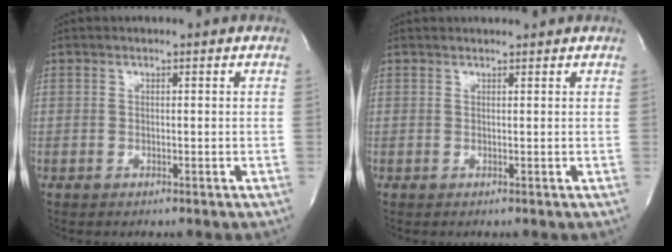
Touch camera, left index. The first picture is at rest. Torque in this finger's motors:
{"motor_torque": [-0.03, -0.29, 0.96, 0.21]}